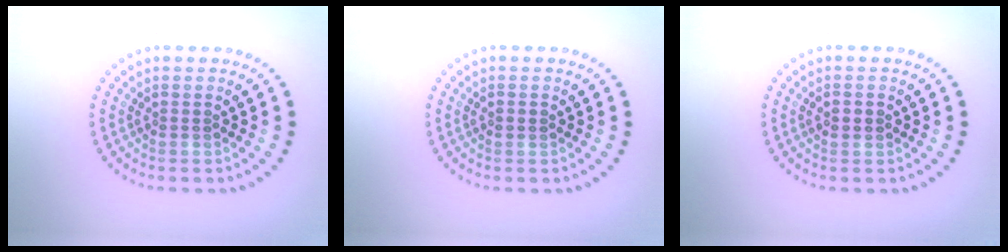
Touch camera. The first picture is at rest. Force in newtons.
{"total": 0.9, "press": 0.9, "slide": 0.1}
{"total": 1.7, "press": 1.7, "slide": 0.1}